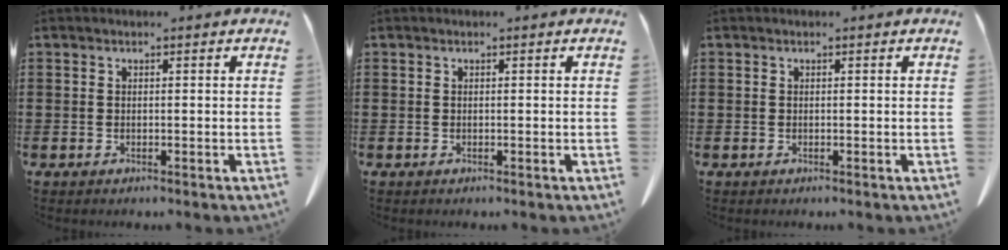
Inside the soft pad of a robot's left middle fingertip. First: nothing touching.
{"total": 0.0}
{"total": 0.0}